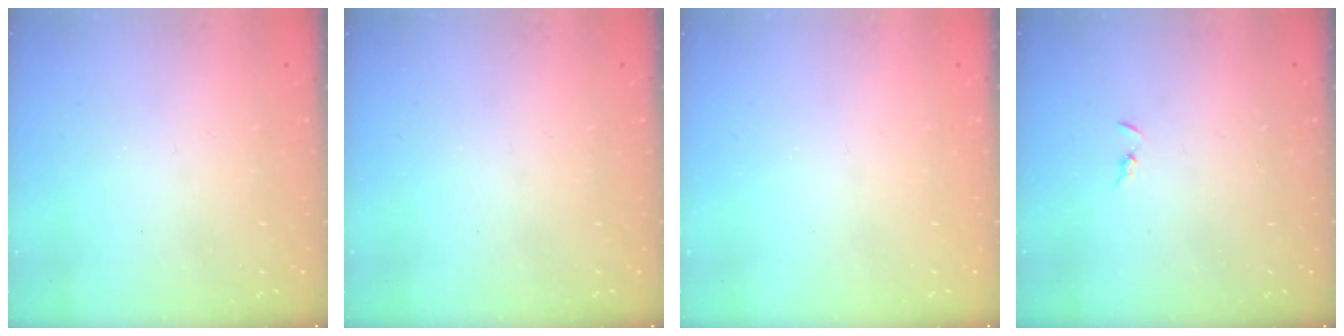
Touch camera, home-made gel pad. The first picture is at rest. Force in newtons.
{"total": 0.0}
{"total": 0.0}
{"total": 2.1, "press": 2.1, "slide": 0.3}